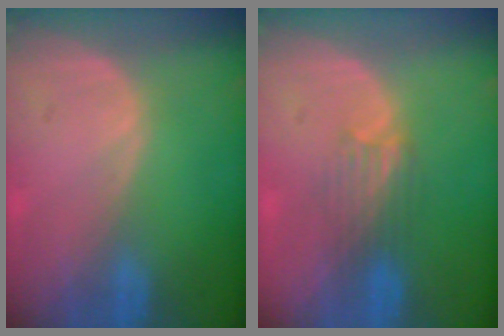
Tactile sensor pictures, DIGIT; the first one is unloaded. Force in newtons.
{"total": 3.3, "press": 3.3, "slide": 0.1}